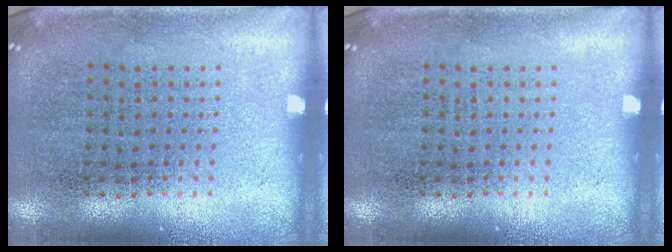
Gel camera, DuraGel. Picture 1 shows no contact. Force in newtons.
{"total": 0.0}